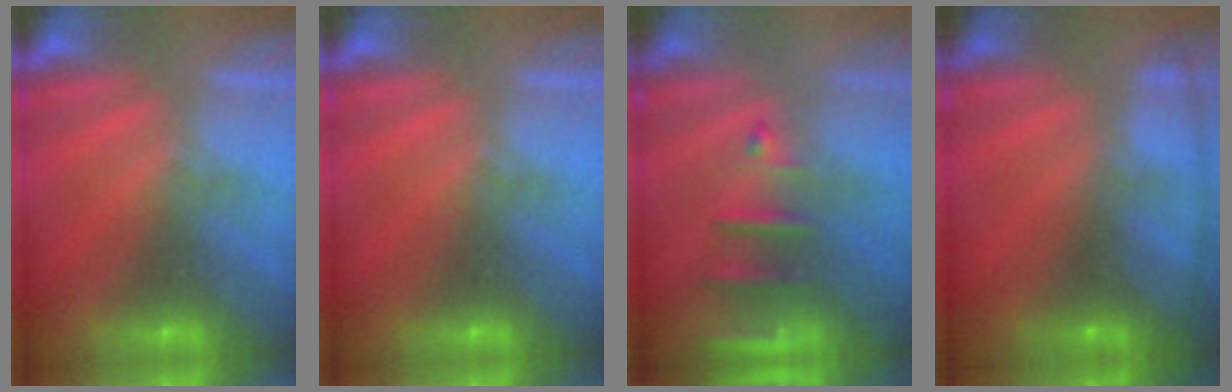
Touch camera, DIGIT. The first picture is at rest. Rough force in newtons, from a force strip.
{"total": 0.0}
{"total": 2.6}
{"total": 7.9}